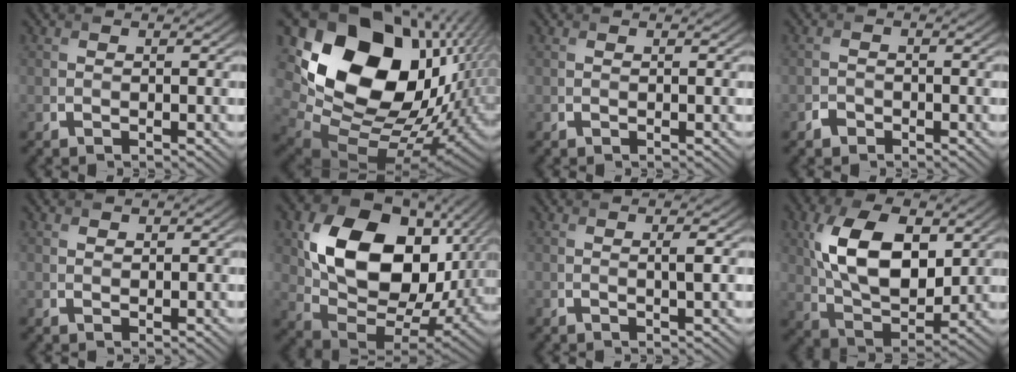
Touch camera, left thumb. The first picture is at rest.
{"total": 21.9, "force": [5.4, 15.7, 14.2], "torque": [-0.305, -0.030, 0.135]}
{"total": 0.0}
{"total": 1.4, "force": [-1.2, 0.8, 0.2], "torque": [-0.003, 0.001, -0.025]}
{"total": 0.9, "force": [0.8, 0.4, 0.3], "torque": [-0.008, -0.002, 0.016]}
{"total": 16.6, "force": [4.1, 11.5, 11.3], "torque": [-0.211, -0.012, 0.086]}
{"total": 1.3, "force": [0.2, 0.1, 1.3], "torque": [-0.028, 0.004, -0.002]}
{"total": 13.1, "force": [3.6, 7.4, 10.1], "torque": [-0.206, 0.001, 0.068]}